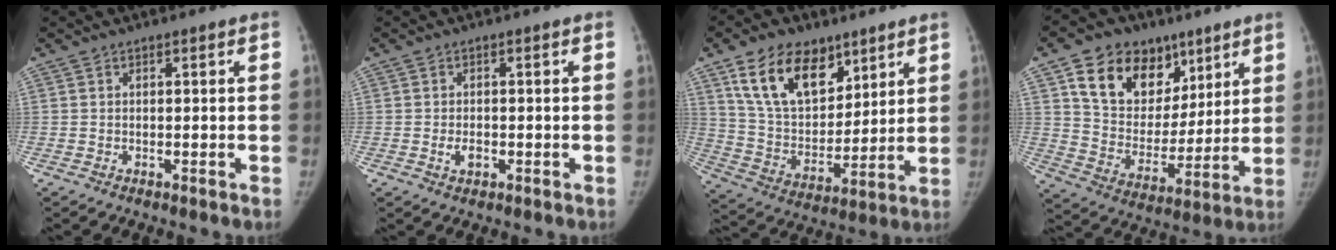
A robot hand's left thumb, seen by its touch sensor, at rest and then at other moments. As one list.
[{"total": 2.3, "force": [-0.6, 1.5, 1.6], "torque": [-0.025, 0.001, -0.008]}, {"total": 17.9, "force": [10.3, 10.7, 10.0], "torque": [-0.132, -0.042, 0.196]}, {"total": 19.6, "force": [10.2, 13.9, 9.2], "torque": [-0.107, -0.032, 0.179]}]